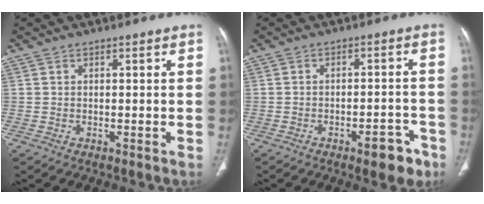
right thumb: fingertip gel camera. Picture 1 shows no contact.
{"total": 6.3, "force": [-3.8, 2.5, 4.3], "torque": [-0.038, 0.027, -0.045]}